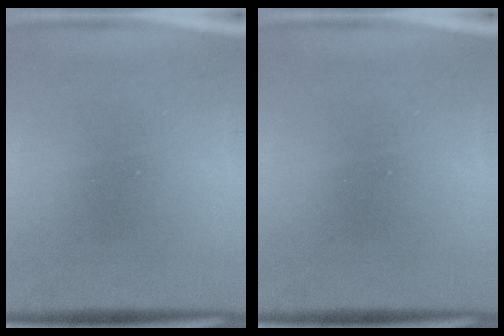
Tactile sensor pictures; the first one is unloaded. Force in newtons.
{"total": 0.0}